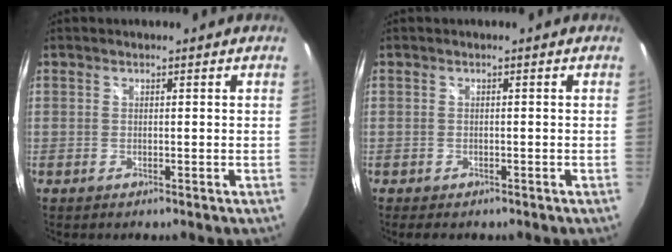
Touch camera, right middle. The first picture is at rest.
{"total": 2.1, "force": [-1.6, 1.1, 1.0], "torque": [-0.021, -0.010, -0.021]}